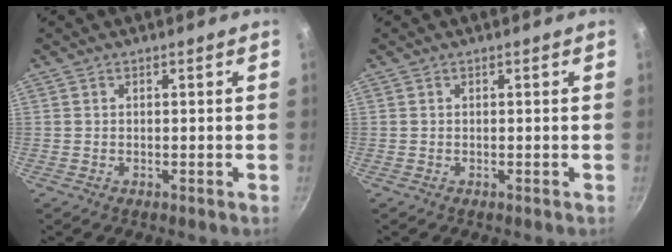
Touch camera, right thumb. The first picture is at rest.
{"total": 0.0}